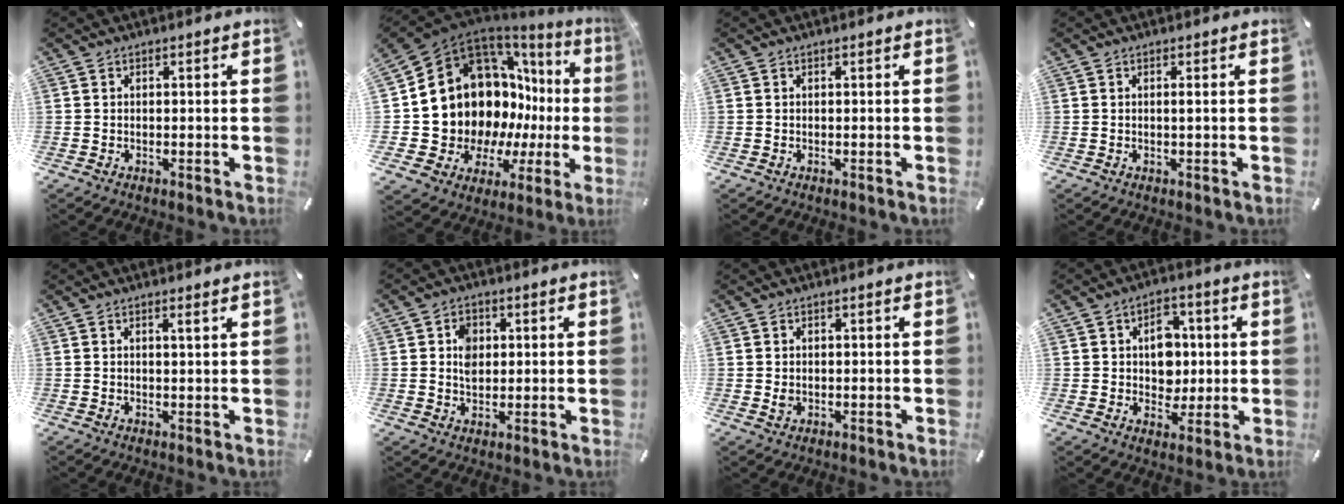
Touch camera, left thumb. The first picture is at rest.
{"total": 18.8, "force": [2.0, 15.9, 9.9], "torque": [-0.148, -0.076, 0.088]}
{"total": 0.0}
{"total": 1.0, "force": [0.0, -0.1, 1.0], "torque": [-0.018, -0.002, -0.001]}
{"total": 1.7, "force": [0.8, 0.0, 1.5], "torque": [-0.029, 0.000, 0.012]}
{"total": 5.1, "force": [0.8, 4.1, 2.8], "torque": [-0.036, 0.002, 0.009]}
{"total": 1.4, "force": [0.1, 1.1, 0.8], "torque": [-0.008, 0.001, -0.001]}
{"total": 8.6, "force": [1.0, 7.1, 4.7], "torque": [-0.049, -0.001, 0.012]}